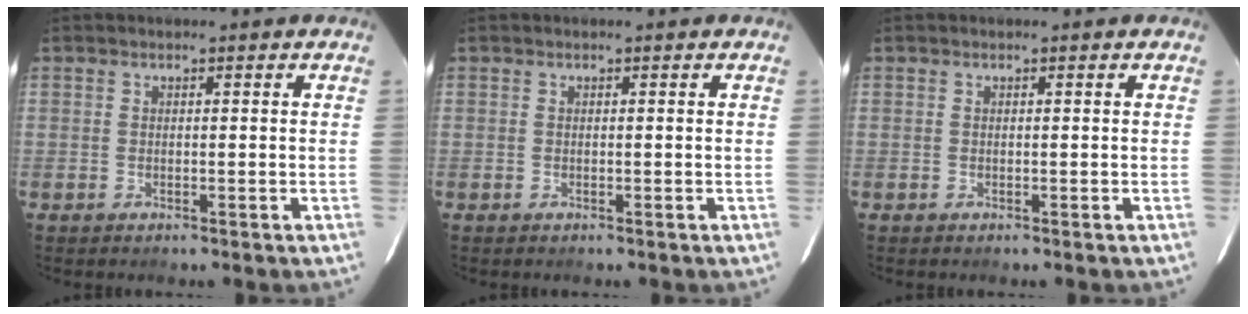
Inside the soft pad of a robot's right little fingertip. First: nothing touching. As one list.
[{"total": 0.0}, {"total": 0.0}]